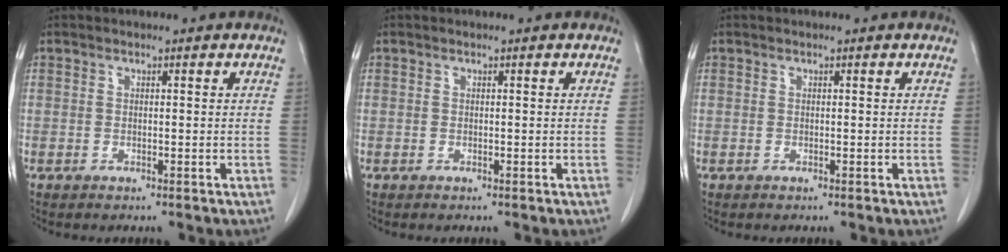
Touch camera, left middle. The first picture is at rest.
{"total": 0.0}
{"total": 0.0}